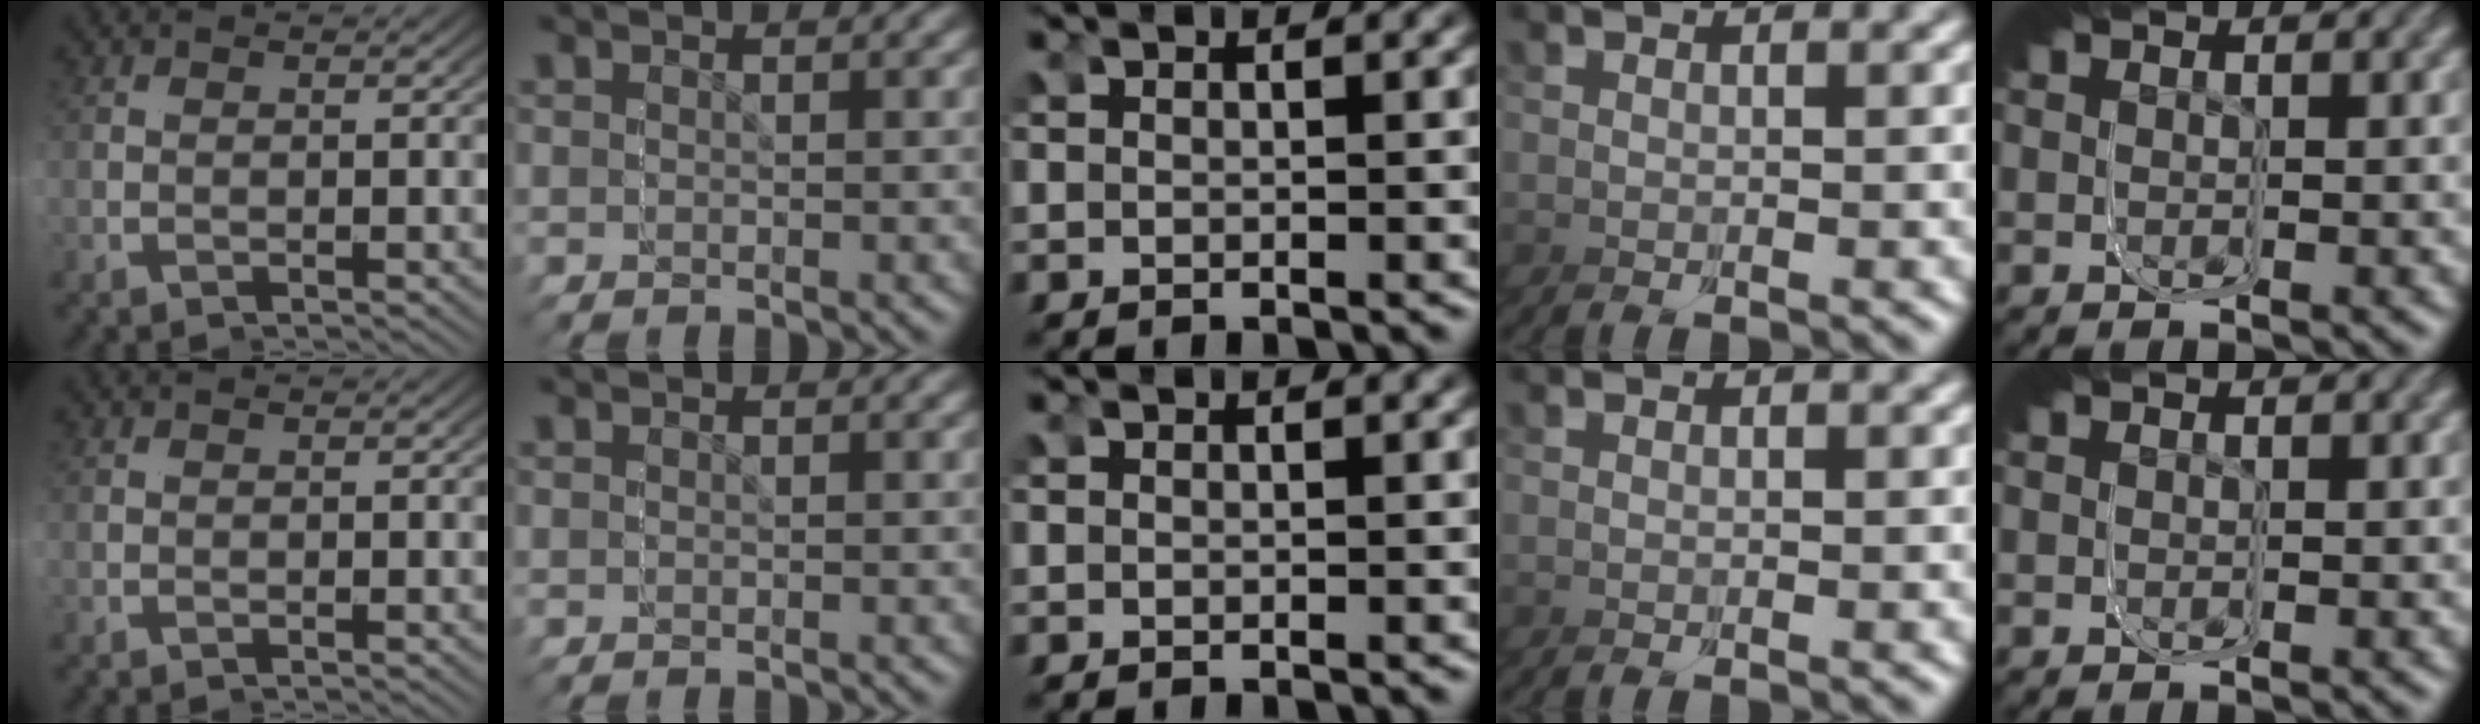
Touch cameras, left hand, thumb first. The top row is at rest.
{}